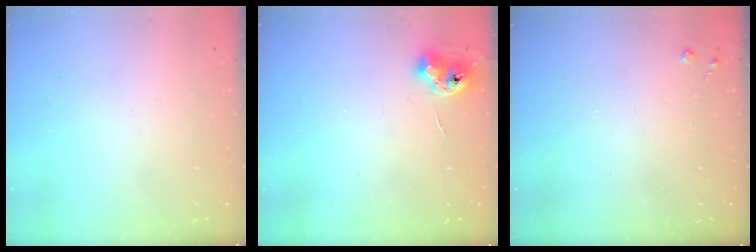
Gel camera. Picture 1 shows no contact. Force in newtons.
{"total": 7.8, "press": 7.8, "slide": 0.4}
{"total": 2.7, "press": 2.7, "slide": 0.4}